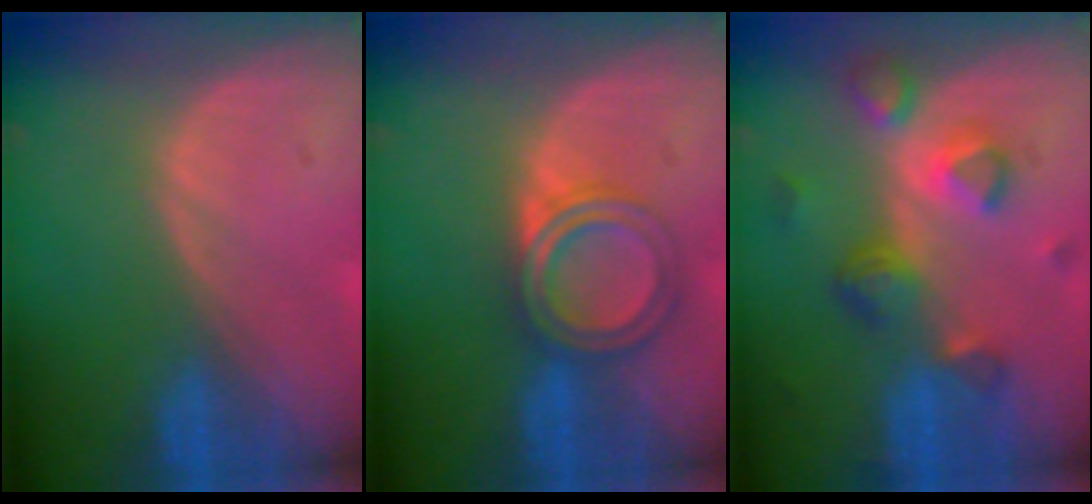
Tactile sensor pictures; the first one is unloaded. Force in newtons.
{"total": 5.3, "press": 5.3, "slide": 0.1}
{"total": 7.8, "press": 7.0, "slide": 3.6}